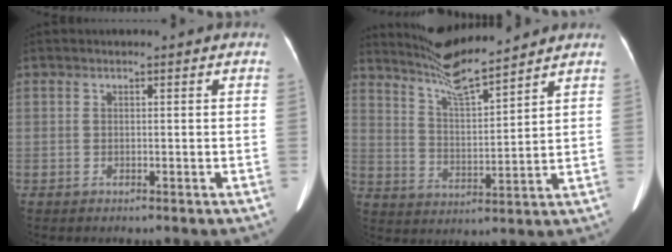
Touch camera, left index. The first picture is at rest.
{"total": 9.9, "force": [9.1, -0.5, 3.8], "torque": [-0.078, 0.003, 0.169]}